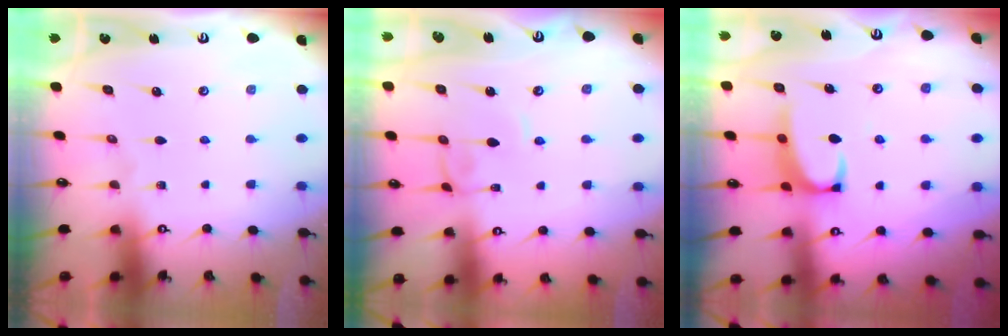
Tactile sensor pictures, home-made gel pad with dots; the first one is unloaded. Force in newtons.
{"total": 1.4, "press": 1.4, "slide": 0.2}
{"total": 2.5, "press": 2.4, "slide": 0.8}